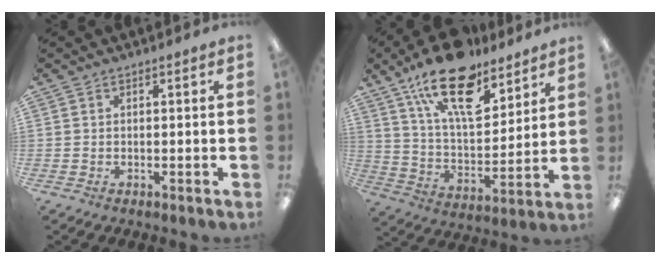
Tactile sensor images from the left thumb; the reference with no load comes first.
{"total": 21.0, "force": [14.0, 9.1, 12.8], "torque": [-0.210, -0.075, 0.244]}